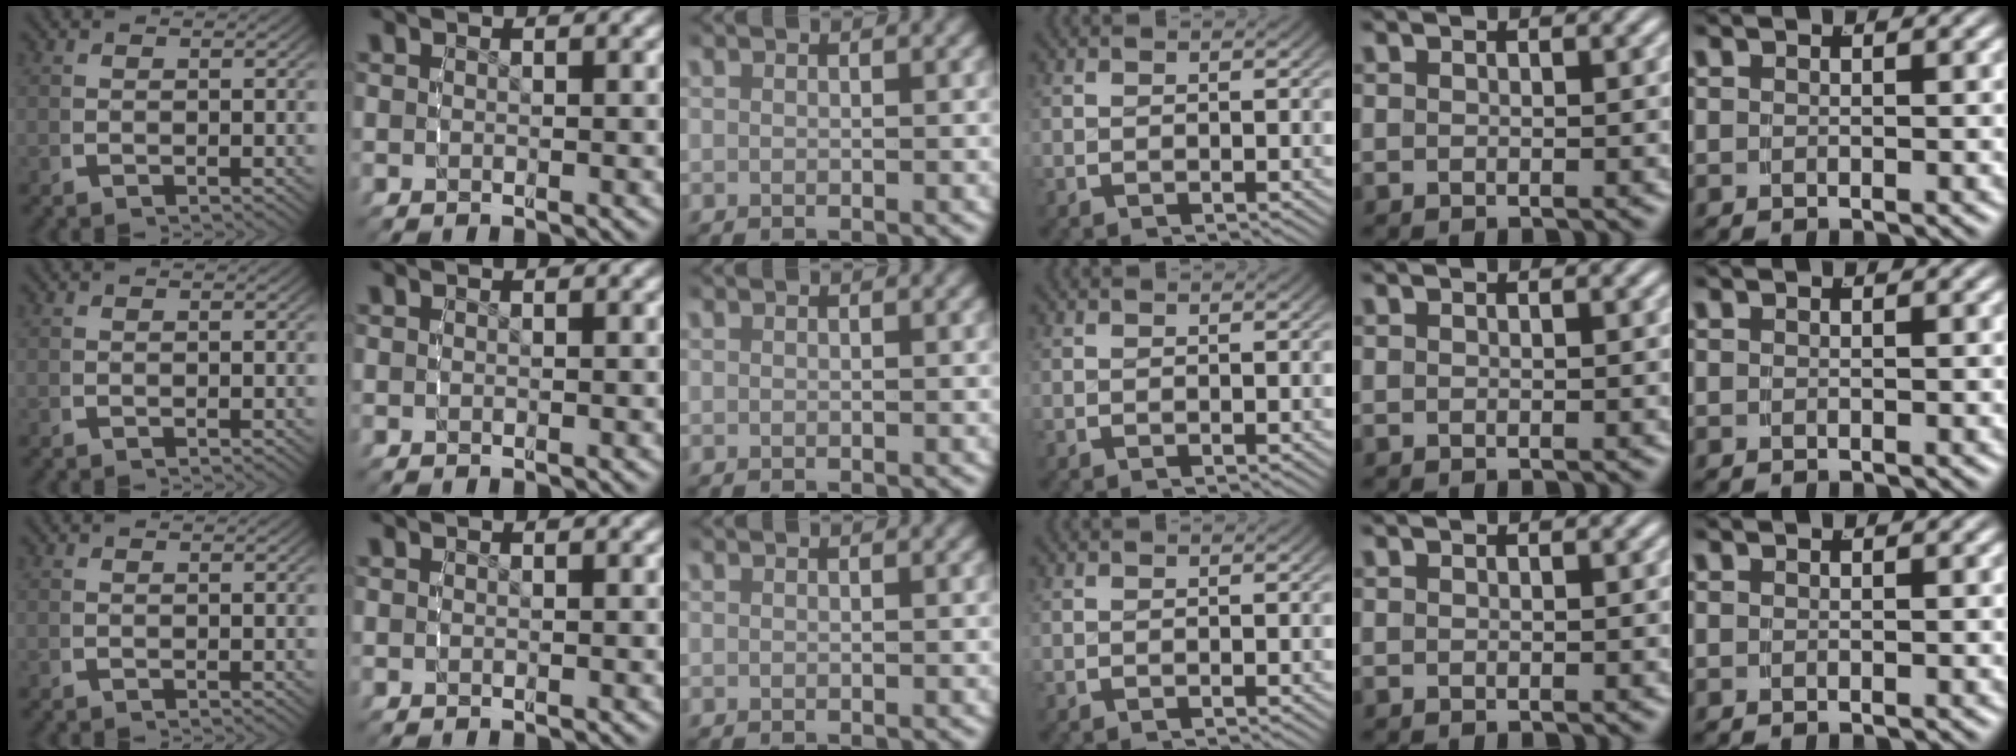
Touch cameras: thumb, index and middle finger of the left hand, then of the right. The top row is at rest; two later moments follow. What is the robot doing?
{"motion": "reach", "object": "coat"}